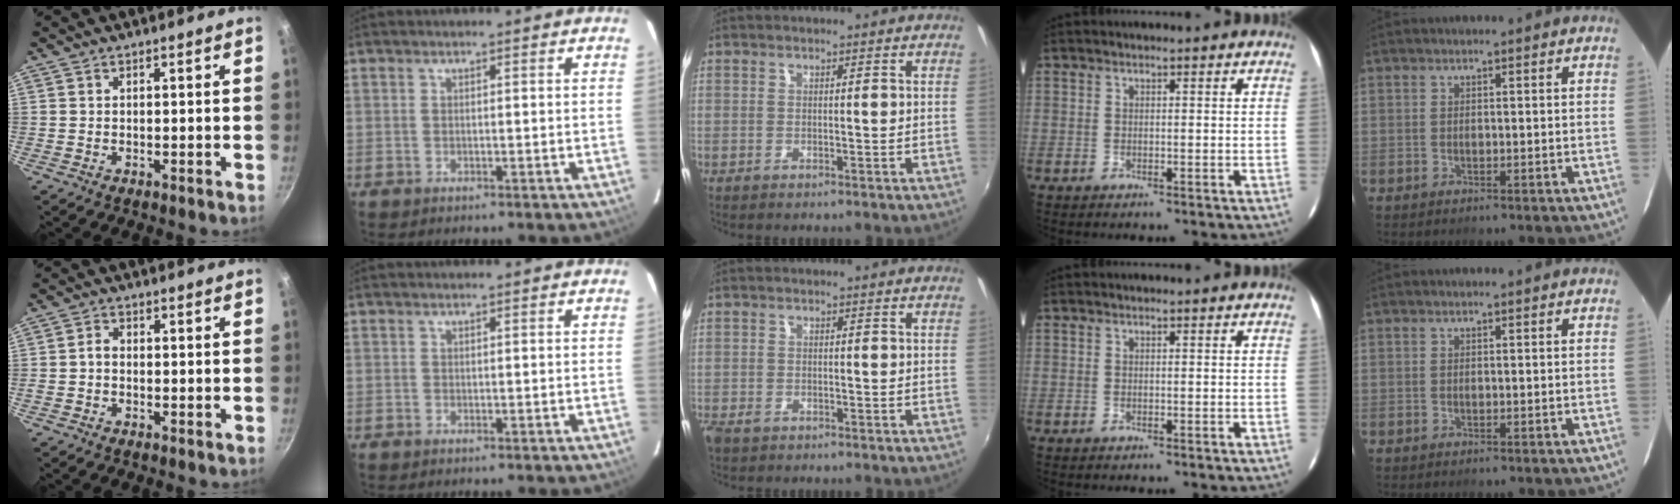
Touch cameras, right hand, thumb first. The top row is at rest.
{"thumb": {"total": 1.7, "force": [-0.6, 1.1, 1.1], "torque": [-0.021, 0.011, -0.015]}, "middle": {"total": 2.7, "force": [-1.8, 1.6, 1.3], "torque": [-0.029, -0.008, -0.033]}}